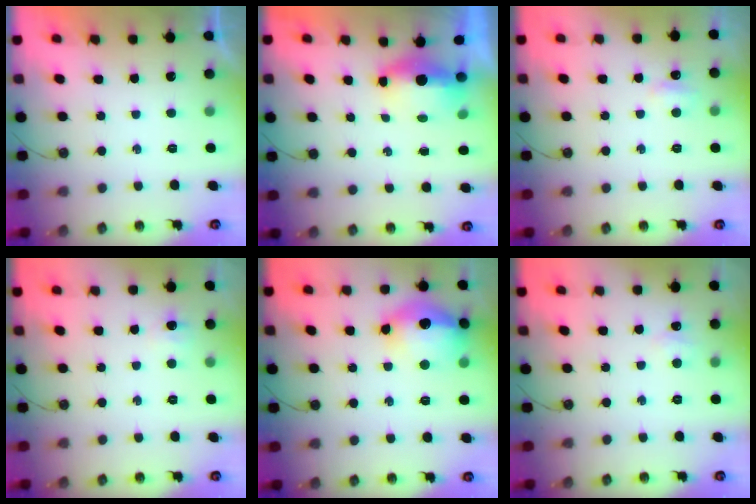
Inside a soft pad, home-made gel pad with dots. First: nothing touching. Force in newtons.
{"total": 6.1, "press": 5.3, "slide": 2.9}
{"total": 4.3, "press": 4.3, "slide": 0.7}
{"total": 3.6, "press": 3.5, "slide": 0.7}
{"total": 16.5, "press": 16.4, "slide": 1.4}
{"total": 5.1, "press": 5.0, "slide": 0.7}